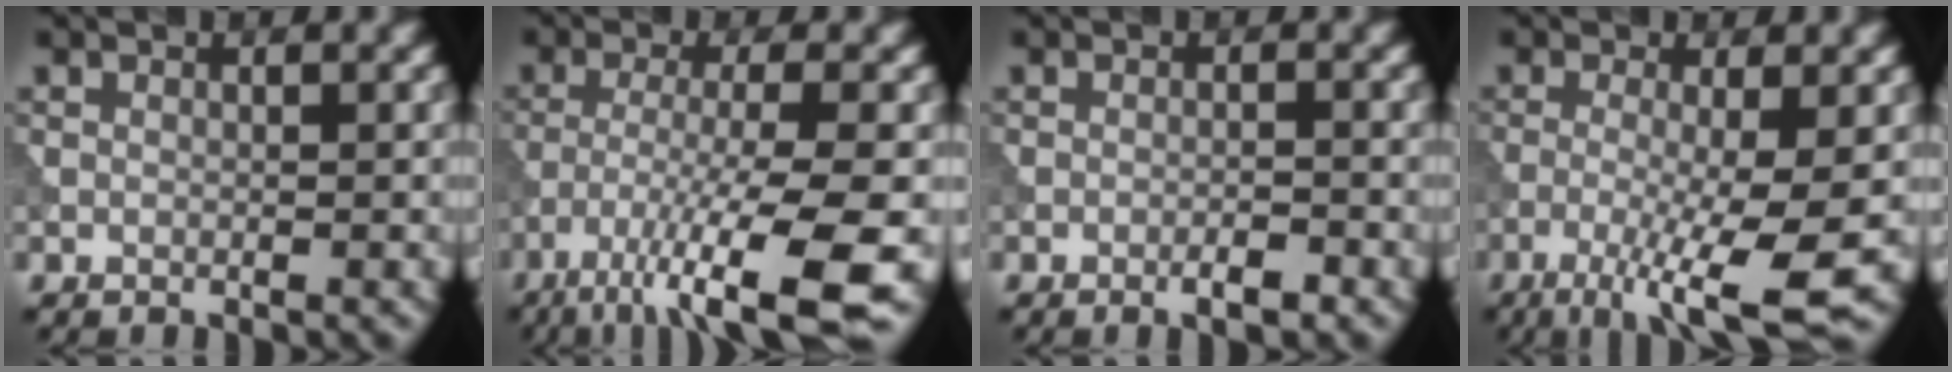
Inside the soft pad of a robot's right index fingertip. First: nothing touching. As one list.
[{"total": 10.2, "force": [-5.6, 1.8, 8.3], "torque": [-0.135, -0.010, -0.097]}, {"total": 1.6, "force": [-1.0, 0.3, 1.3], "torque": [-0.017, 0.002, -0.016]}, {"total": 7.8, "force": [-2.8, 1.3, 7.2], "torque": [-0.116, -0.008, -0.051]}]